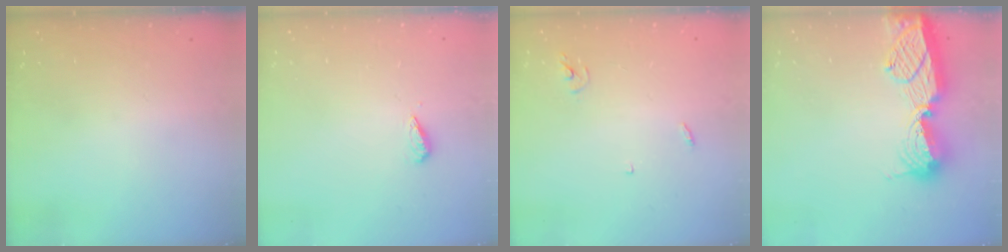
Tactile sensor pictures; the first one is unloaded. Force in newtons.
{"total": 2.7, "press": 2.7, "slide": 0.6}
{"total": 3.0, "press": 3.0, "slide": 0.2}
{"total": 15.2, "press": 15.1, "slide": 1.3}